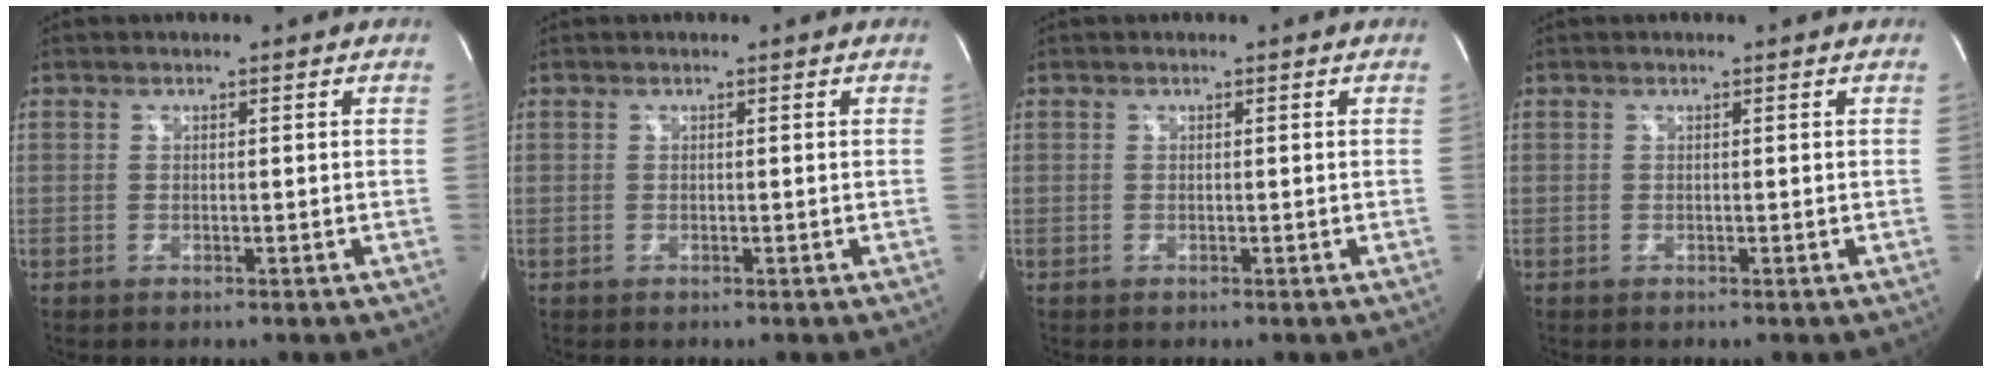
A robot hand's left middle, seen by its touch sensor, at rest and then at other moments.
{"total": 0.0}
{"total": 0.0}
{"total": 0.0}